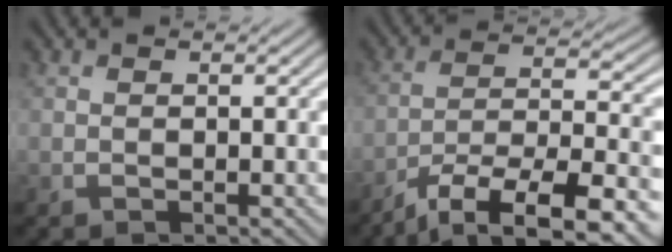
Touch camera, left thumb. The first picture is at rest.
{"total": 13.1, "force": [-8.9, 4.1, 8.7], "torque": [-0.158, -0.021, -0.139]}